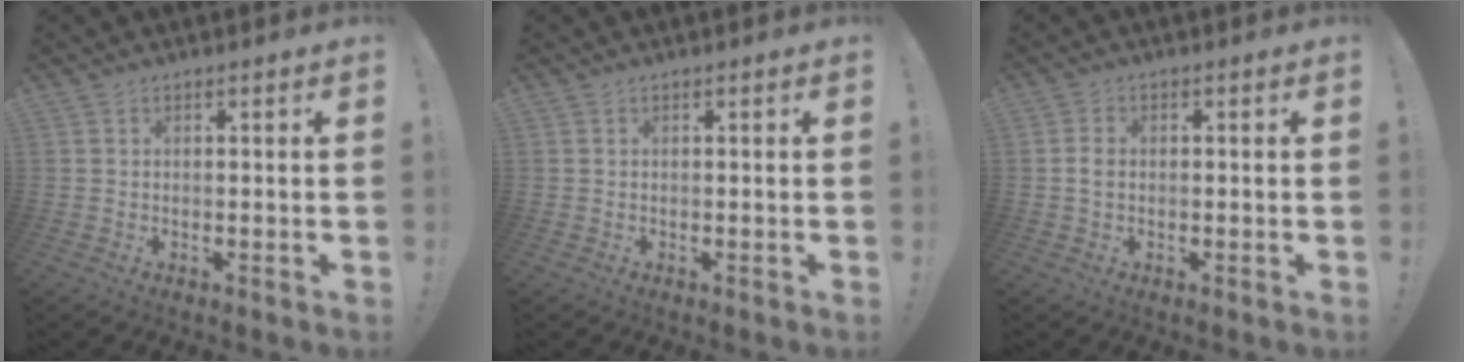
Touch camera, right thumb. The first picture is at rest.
{"total": 0.0}
{"total": 2.0, "force": [0.0, 1.5, 1.4], "torque": [-0.018, 0.004, -0.001]}